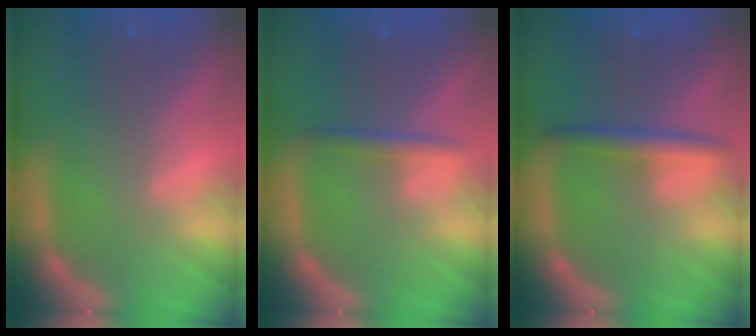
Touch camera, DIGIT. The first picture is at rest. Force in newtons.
{"total": 1.9}
{"total": 3.0}